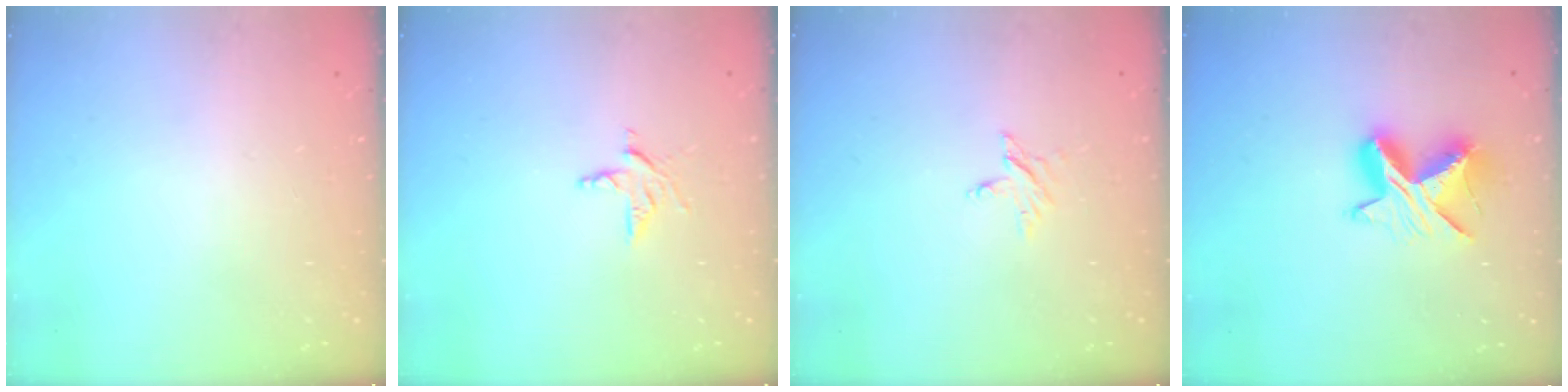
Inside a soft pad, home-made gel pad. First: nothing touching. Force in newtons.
{"total": 5.0, "press": 5.0, "slide": 0.3}
{"total": 2.4, "press": 2.4, "slide": 0.2}
{"total": 11.3, "press": 11.3, "slide": 0.4}